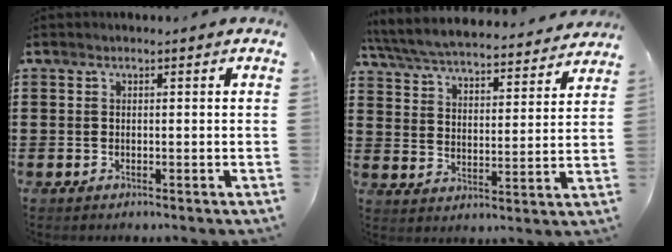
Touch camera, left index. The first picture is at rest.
{"total": 5.6, "force": [5.5, 0.1, 1.3], "torque": [-0.052, -0.038, 0.091]}